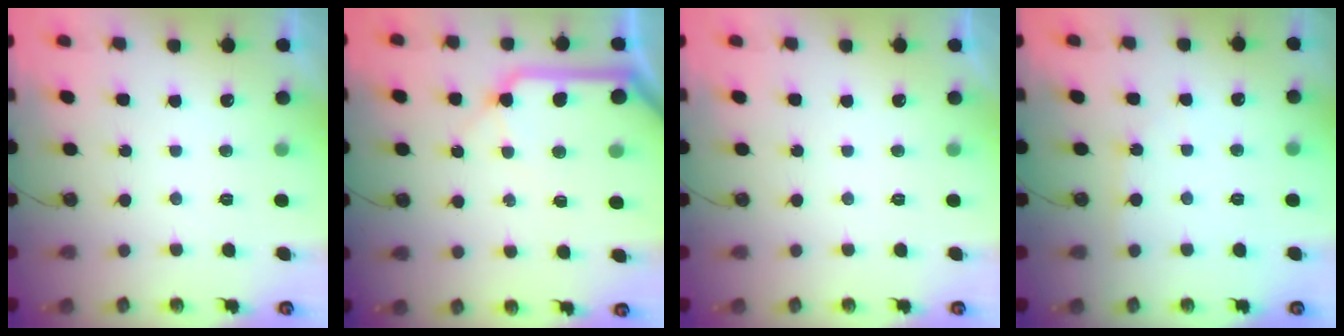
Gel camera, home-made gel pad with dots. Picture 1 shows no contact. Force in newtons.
{"total": 12.8, "press": 12.7, "slide": 1.8}
{"total": 0.0}
{"total": 2.7, "press": 2.7, "slide": 0.5}